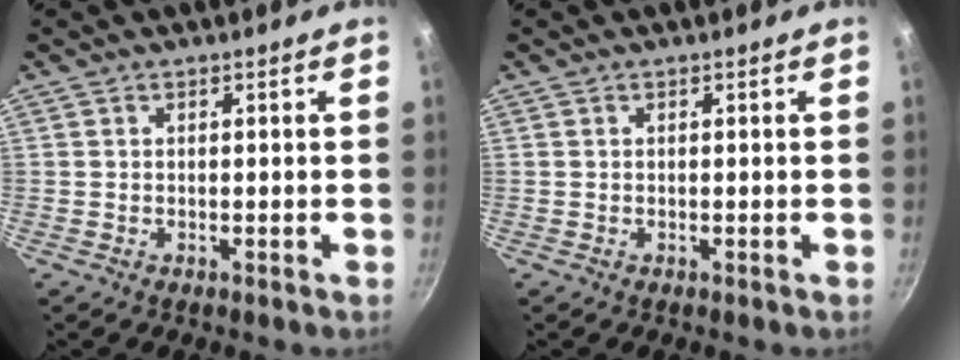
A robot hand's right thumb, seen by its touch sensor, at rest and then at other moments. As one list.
[{"total": 0.0}]